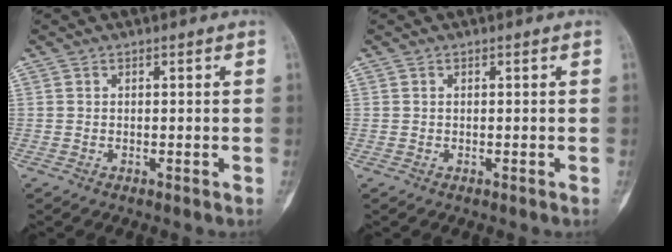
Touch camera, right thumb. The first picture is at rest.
{"total": 0.0}